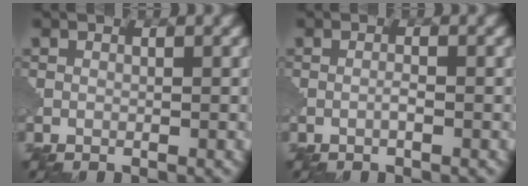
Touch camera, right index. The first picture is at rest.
{"total": 0.7, "force": [-0.3, 0.0, 0.6], "torque": [-0.013, 0.001, -0.008]}